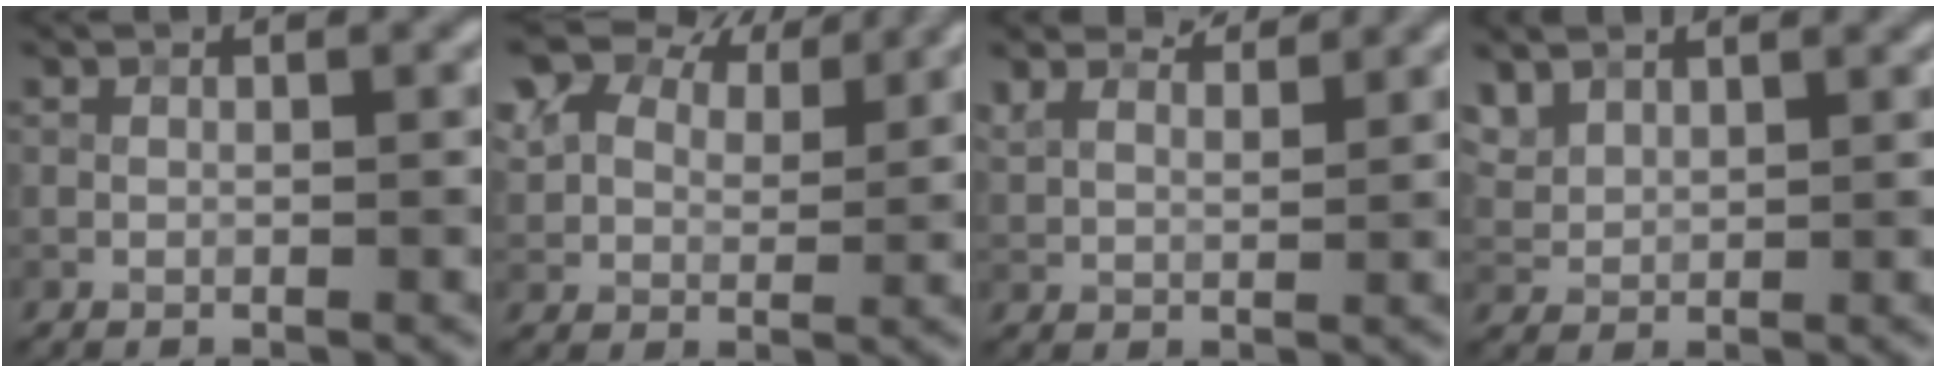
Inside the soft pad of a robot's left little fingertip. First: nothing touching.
{"total": 9.4, "force": [6.5, 5.3, 4.4], "torque": [-0.114, 0.022, 0.101]}
{"total": 3.9, "force": [3.6, 0.9, 1.2], "torque": [-0.044, 0.008, 0.059]}
{"total": 4.1, "force": [2.9, 2.3, 1.7], "torque": [-0.057, 0.001, 0.069]}